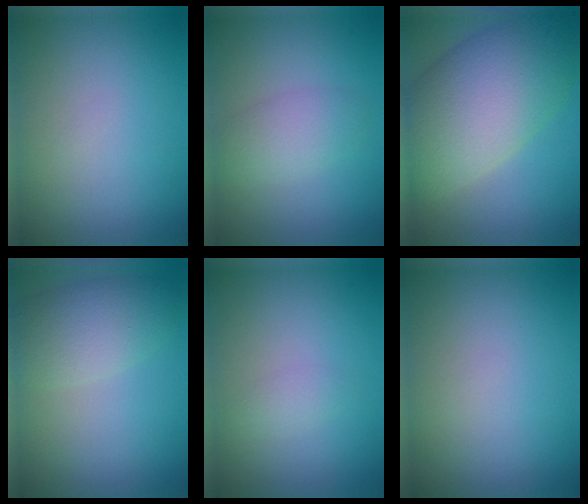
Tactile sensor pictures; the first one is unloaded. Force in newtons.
{"total": 2.9, "press": 2.9, "slide": 0.1}
{"total": 11.5, "press": 11.5, "slide": 0.4}
{"total": 4.6, "press": 4.6, "slide": 0.3}
{"total": 1.0, "press": 1.0, "slide": 0.1}
{"total": 0.0}